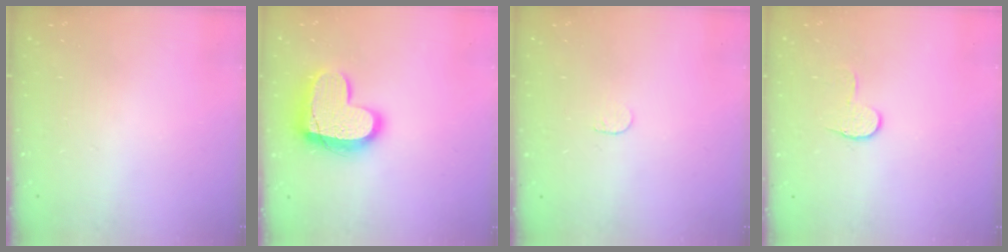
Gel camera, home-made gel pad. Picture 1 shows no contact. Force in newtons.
{"total": 15.7, "press": 15.6, "slide": 1.1}
{"total": 3.6, "press": 3.6, "slide": 0.3}
{"total": 6.3, "press": 6.3, "slide": 0.4}